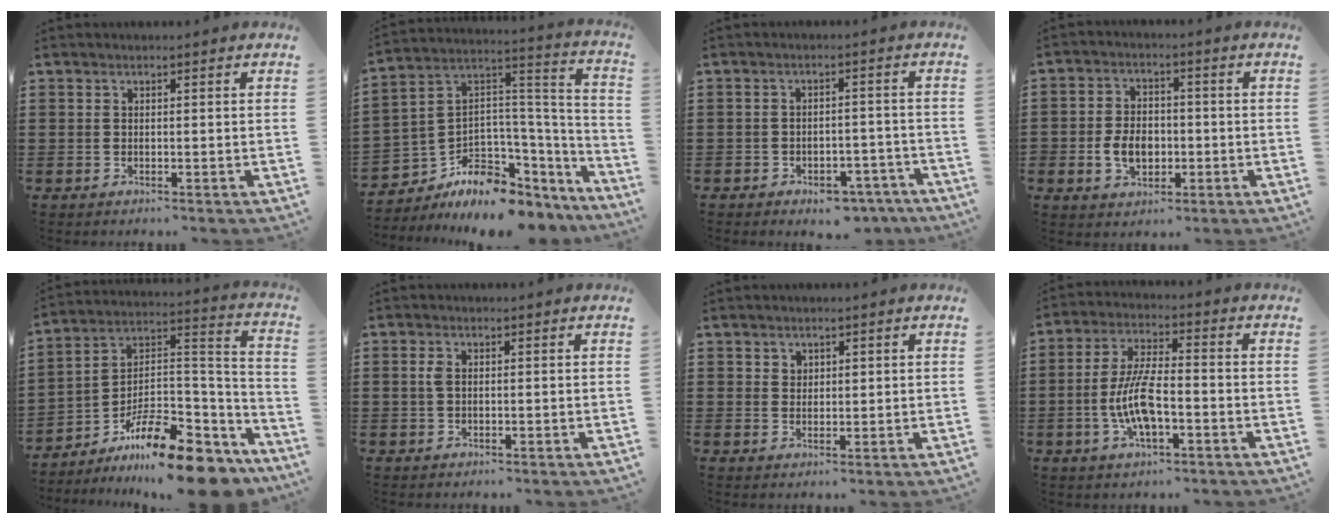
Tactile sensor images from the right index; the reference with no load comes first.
{"total": 7.1, "force": [-4.0, 4.9, 3.4], "torque": [-0.084, -0.015, -0.069]}
{"total": 3.5, "force": [-3.2, 1.2, 1.1], "torque": [-0.018, 0.007, -0.061]}
{"total": 5.3, "force": [-1.3, 3.9, 3.3], "torque": [-0.073, 0.006, -0.025]}
{"total": 15.2, "force": [-11.3, 3.7, 9.4], "torque": [-0.148, 0.041, -0.198]}
{"total": 1.6, "force": [0.3, 0.7, 1.3], "torque": [-0.030, 0.004, 0.003]}
{"total": 1.7, "force": [1.2, 1.2, 0.1], "torque": [-0.007, 0.005, 0.024]}
{"total": 8.7, "force": [-2.2, 2.9, 7.8], "torque": [-0.172, -0.009, -0.047]}